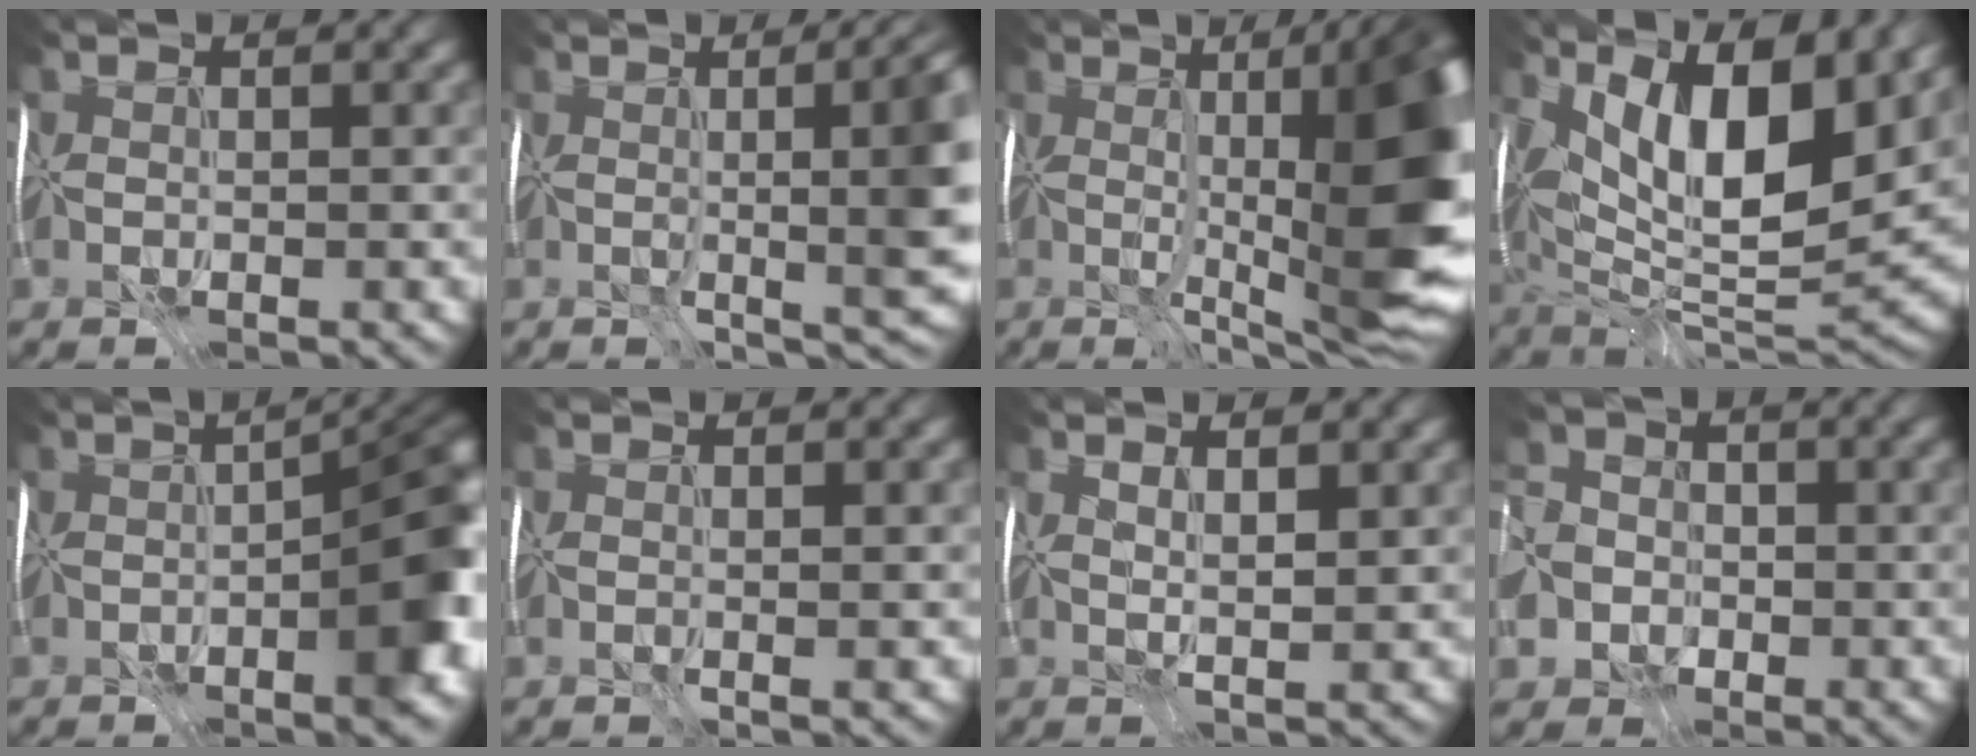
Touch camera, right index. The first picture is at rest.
{"total": 12.4, "force": [1.2, 4.3, 11.6], "torque": [-0.114, 0.010, 0.028]}
{"total": 17.1, "force": [0.5, 4.3, 16.5], "torque": [-0.208, 0.010, 0.007]}
{"total": 14.0, "force": [5.6, 4.4, 12.1], "torque": [-0.198, 0.006, 0.092]}
{"total": 9.7, "force": [-2.4, 2.5, 9.1], "torque": [-0.096, -0.002, -0.038]}
{"total": 1.2, "force": [0.2, 0.0, 1.2], "torque": [-0.015, -0.007, 0.003]}
{"total": 2.1, "force": [1.5, -0.4, 1.4], "torque": [-0.026, 0.002, 0.031]}
{"total": 10.7, "force": [-4.7, 8.8, 3.9], "torque": [-0.085, -0.016, -0.116]}